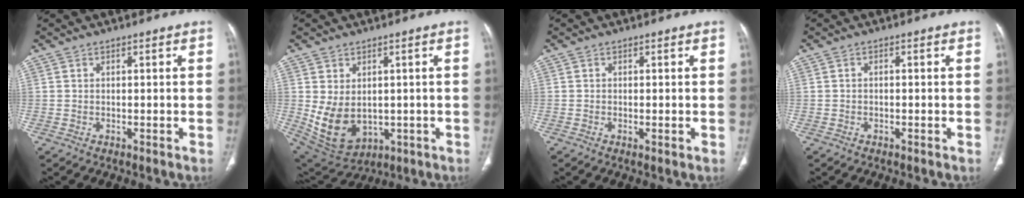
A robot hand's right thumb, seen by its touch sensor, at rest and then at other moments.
{"total": 10.7, "force": [-0.5, 7.6, 7.4], "torque": [-0.120, -0.009, 0.026]}
{"total": 0.8, "force": [-0.2, 0.2, 0.8], "torque": [-0.018, -0.004, -0.004]}
{"total": 0.5, "force": [-0.2, 0.3, 0.4], "torque": [-0.006, 0.001, -0.007]}